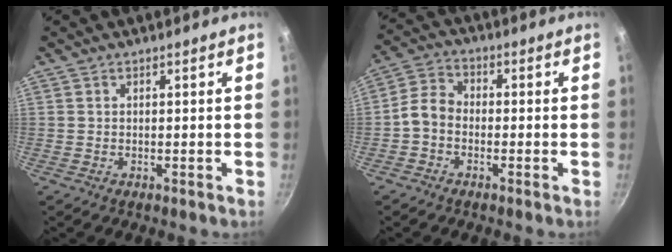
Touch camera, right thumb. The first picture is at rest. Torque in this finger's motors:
{"motor_torque": [0.21, 0.16, 0.55, -0.33, 0.02]}